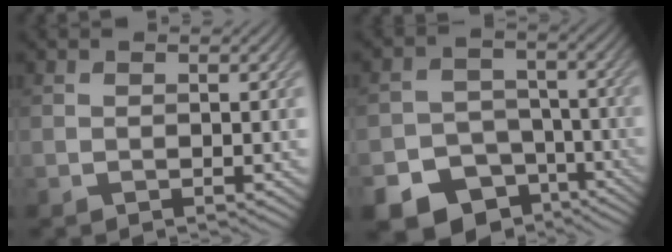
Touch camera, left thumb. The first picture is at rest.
{"total": 17.0, "force": [-10.7, 12.6, 4.2], "torque": [-0.096, -0.075, -0.148]}